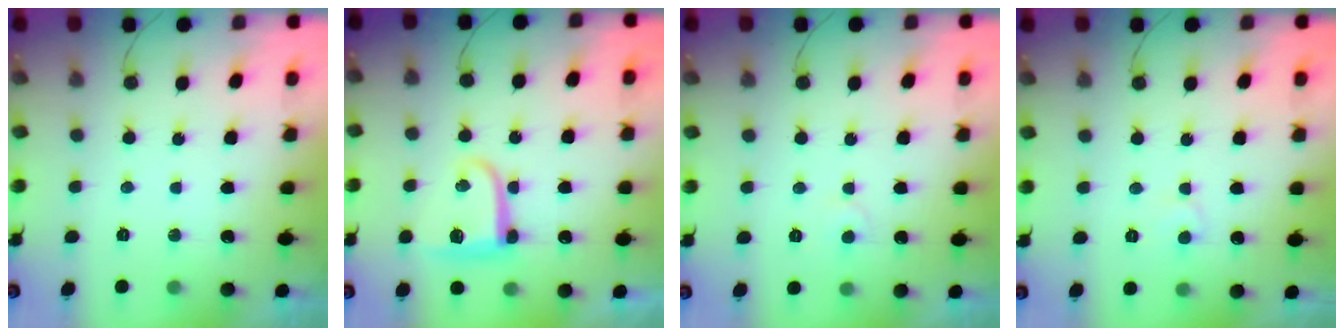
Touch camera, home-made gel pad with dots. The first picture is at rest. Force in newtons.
{"total": 10.6, "press": 10.5, "slide": 0.5}
{"total": 3.5, "press": 3.5, "slide": 0.5}
{"total": 5.5, "press": 5.5, "slide": 0.5}